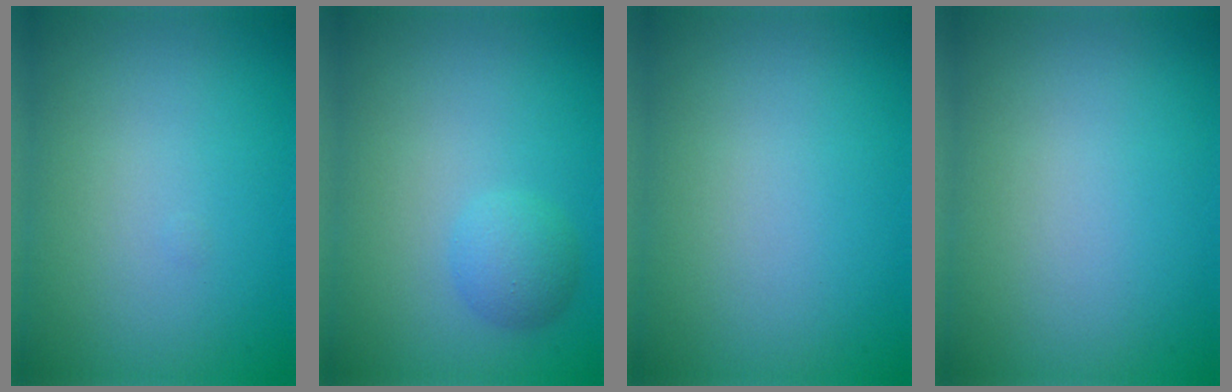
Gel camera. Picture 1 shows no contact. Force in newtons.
{"total": 1.9, "press": 1.9, "slide": 0.1}
{"total": 0.0}
{"total": 0.0}